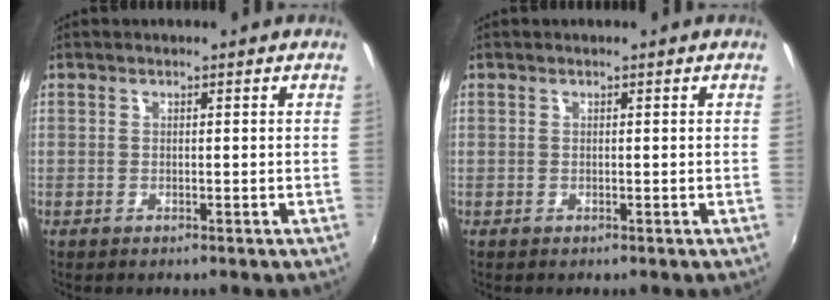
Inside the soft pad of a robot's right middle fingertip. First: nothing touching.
{"total": 0.0}